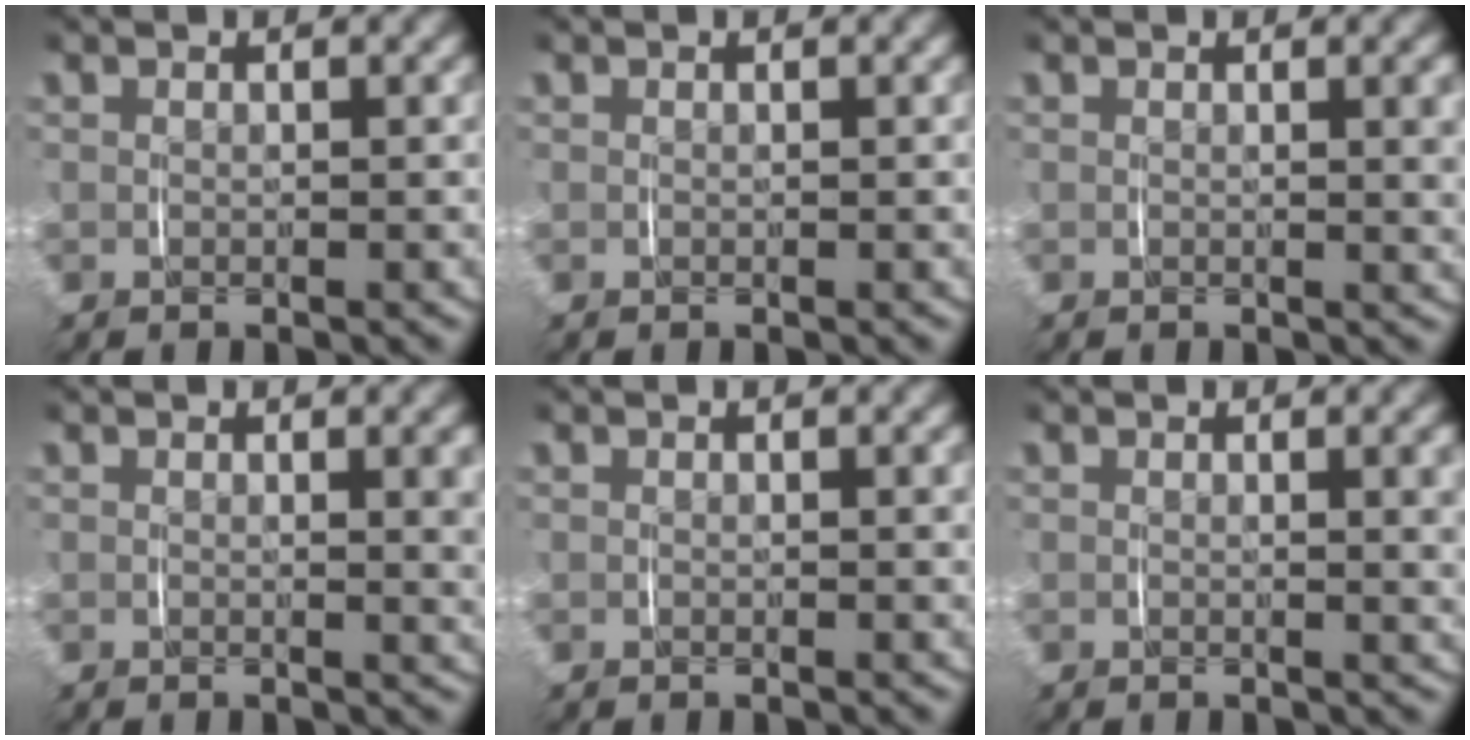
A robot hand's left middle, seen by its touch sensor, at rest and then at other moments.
{"total": 0.0}
{"total": 1.4, "force": [0.4, -0.1, 1.3], "torque": [-0.013, -0.003, 0.006]}
{"total": 1.7, "force": [0.6, 0.0, 1.6], "torque": [-0.015, -0.005, 0.009]}
{"total": 0.0}
{"total": 1.7, "force": [0.6, 0.0, 1.6], "torque": [-0.017, -0.002, 0.008]}